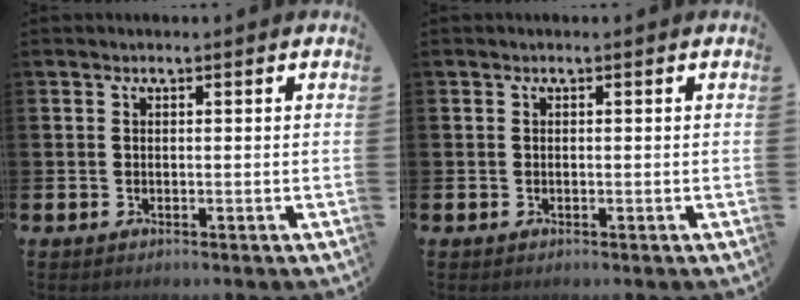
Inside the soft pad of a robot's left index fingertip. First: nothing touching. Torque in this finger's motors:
{"motor_torque": [-0.08, -0.17, 0.00, -0.01]}